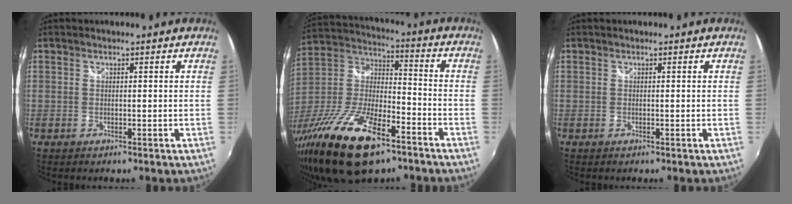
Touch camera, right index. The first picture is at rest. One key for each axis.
{"total": 24.5, "fx": -13.7, "fy": 9.7, "fz": 17.8, "tx": -0.356, "ty": -0.043, "tz": -0.243}
{"total": 0.0}